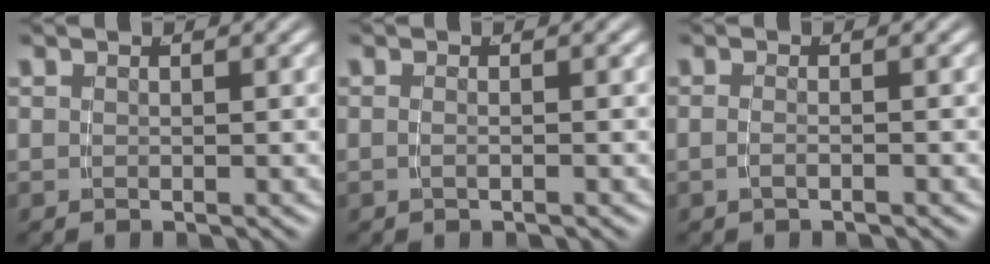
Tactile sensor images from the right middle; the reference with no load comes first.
{"total": 1.0, "force": [-0.5, -0.6, 0.6], "torque": [-0.013, -0.006, -0.006]}
{"total": 1.2, "force": [-0.8, -0.5, 0.8], "torque": [-0.019, -0.007, -0.011]}